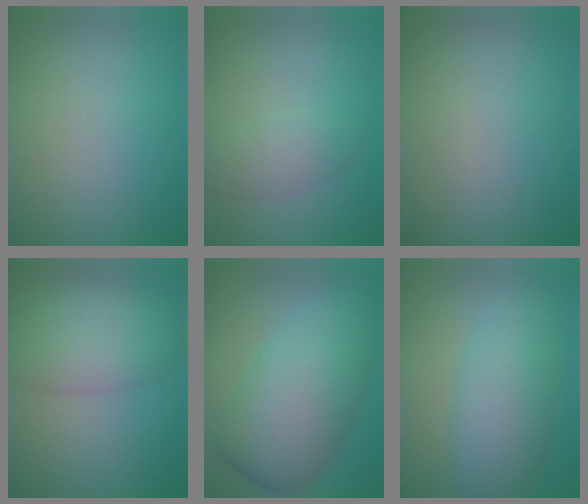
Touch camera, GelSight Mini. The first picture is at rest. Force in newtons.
{"total": 2.2, "press": 2.2, "slide": 0.1}
{"total": 0.0}
{"total": 5.8, "press": 5.8, "slide": 0.1}
{"total": 9.6, "press": 9.6, "slide": 0.2}
{"total": 6.3, "press": 6.3, "slide": 0.1}